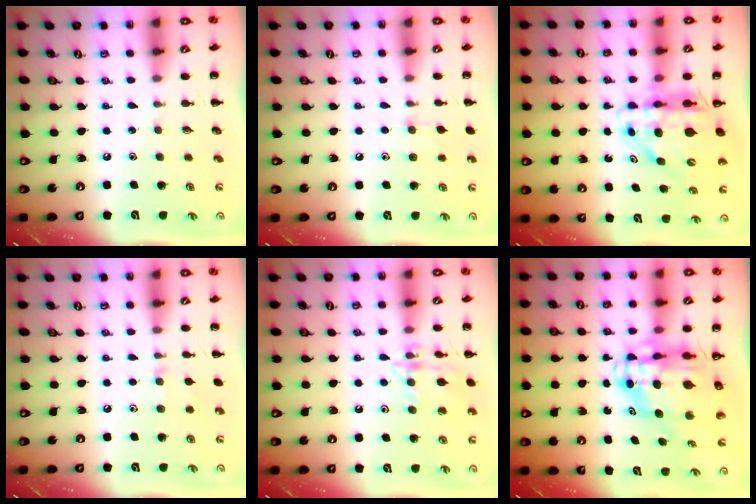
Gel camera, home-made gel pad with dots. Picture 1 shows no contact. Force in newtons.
{"total": 5.9, "press": 5.5, "slide": 2.0}
{"total": 10.9, "press": 10.3, "slide": 3.4}
{"total": 5.9, "press": 5.6, "slide": 1.8}
{"total": 13.8, "press": 13.7, "slide": 0.9}
{"total": 11.2, "press": 10.7, "slide": 3.2}